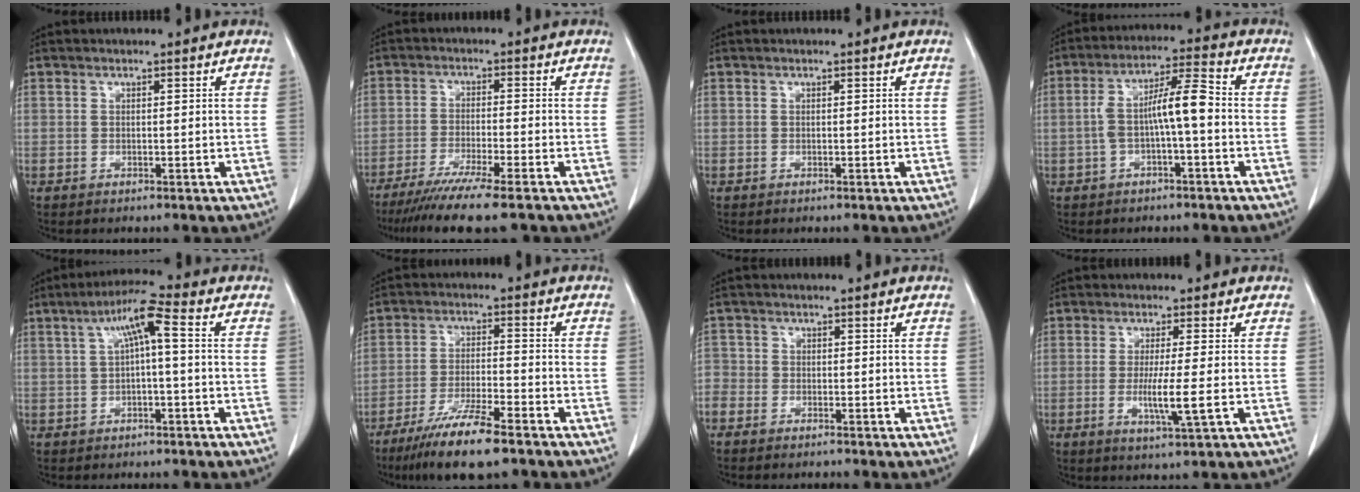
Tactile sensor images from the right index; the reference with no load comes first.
{"total": 10.4, "force": [-8.2, -0.7, 6.3], "torque": [-0.093, -0.030, -0.131]}
{"total": 0.0}
{"total": 7.8, "force": [-0.9, 1.2, 7.6], "torque": [-0.144, 0.030, -0.018]}
{"total": 6.2, "force": [1.0, 0.7, 6.1], "torque": [-0.109, 0.028, 0.015]}
{"total": 10.5, "force": [-7.5, 0.8, 7.3], "torque": [-0.136, -0.028, -0.136]}
{"total": 5.2, "force": [-4.0, 3.4, 0.1], "torque": [-0.013, 0.006, -0.082]}
{"total": 5.7, "force": [-1.2, -0.4, 5.6], "torque": [-0.106, -0.017, -0.023]}